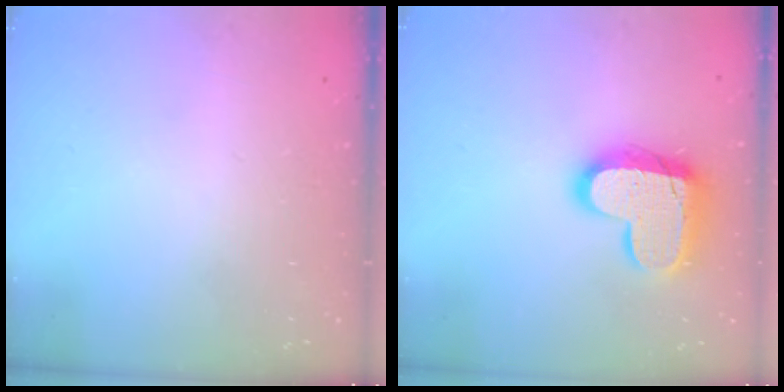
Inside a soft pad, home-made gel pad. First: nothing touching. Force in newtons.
{"total": 17.1, "press": 17.0, "slide": 1.2}